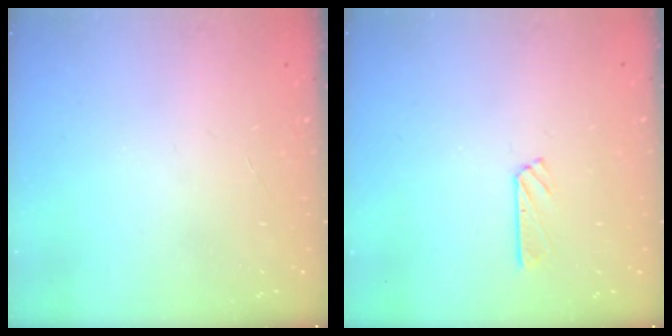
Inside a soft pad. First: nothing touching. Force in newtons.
{"total": 5.7, "press": 5.7, "slide": 0.0}